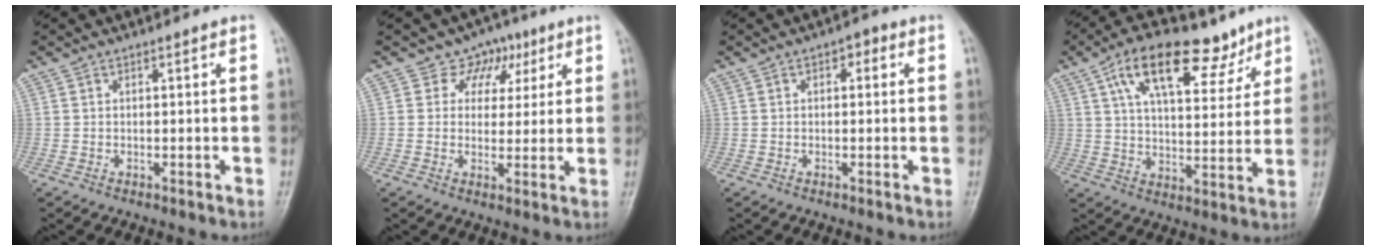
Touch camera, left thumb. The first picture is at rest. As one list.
[{"total": 5.9, "force": [2.9, 5.1, 0.9], "torque": [0.028, -0.004, 0.040]}, {"total": 2.4, "force": [0.7, 1.4, 1.8], "torque": [-0.009, 0.006, 0.001]}, {"total": 16.7, "force": [9.4, 7.8, 11.3], "torque": [-0.144, -0.023, 0.155]}]